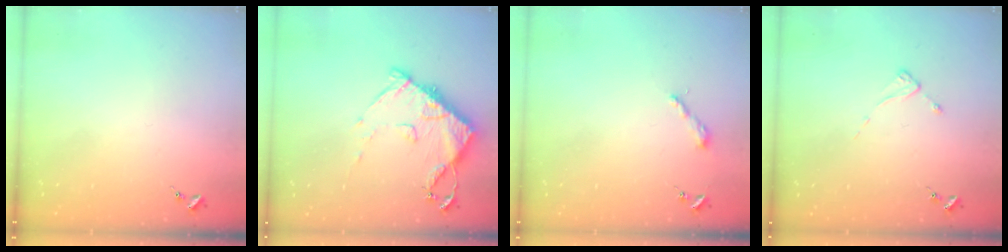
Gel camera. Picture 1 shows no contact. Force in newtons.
{"total": 10.7, "press": 10.7, "slide": 1.3}
{"total": 3.8, "press": 3.8, "slide": 0.3}
{"total": 2.4, "press": 2.4, "slide": 0.3}